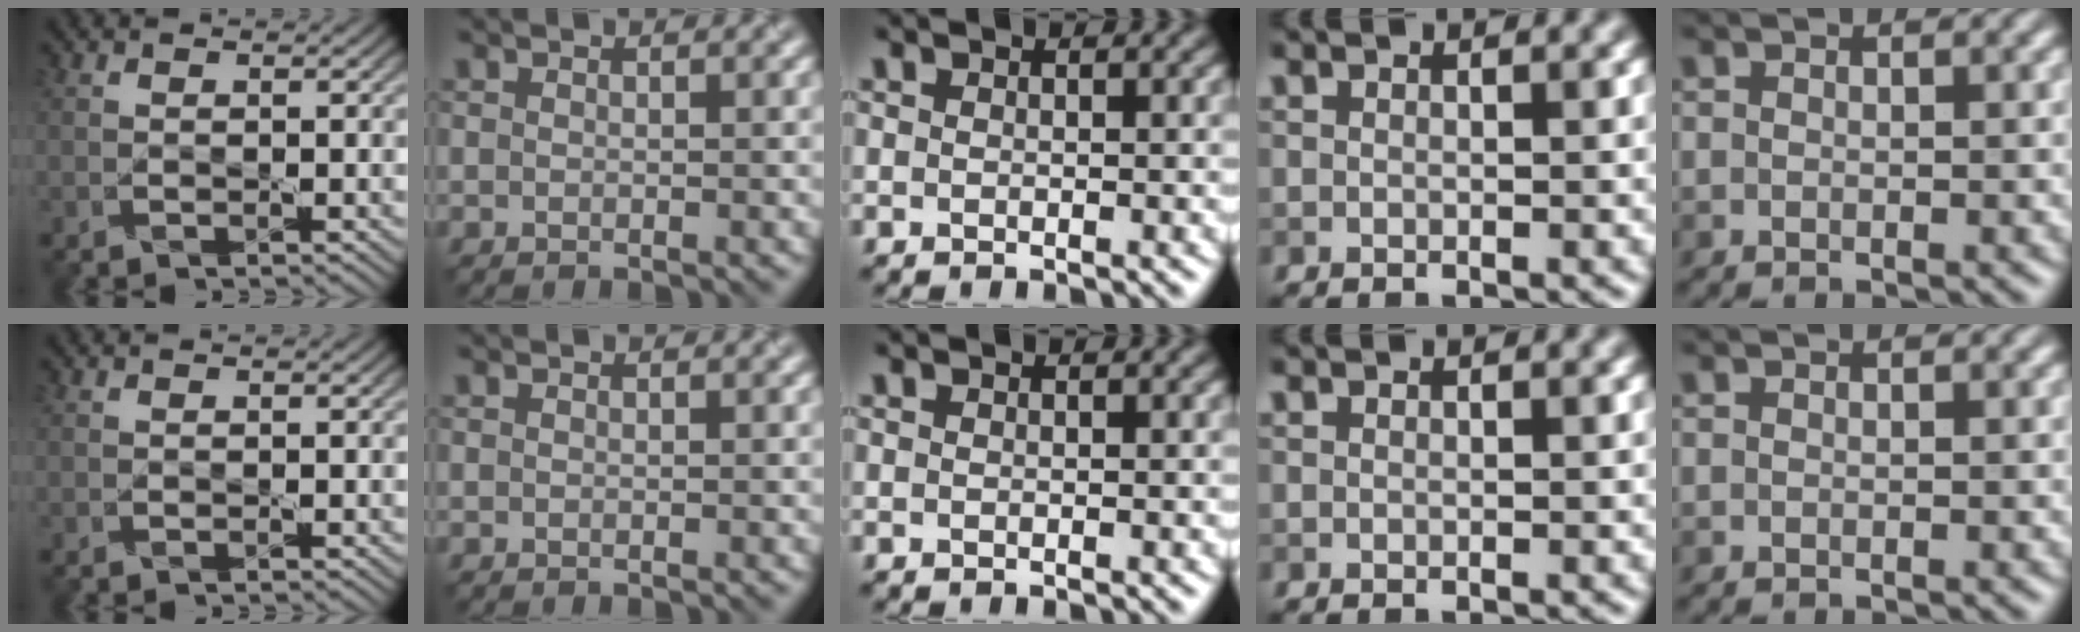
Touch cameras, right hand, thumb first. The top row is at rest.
{}